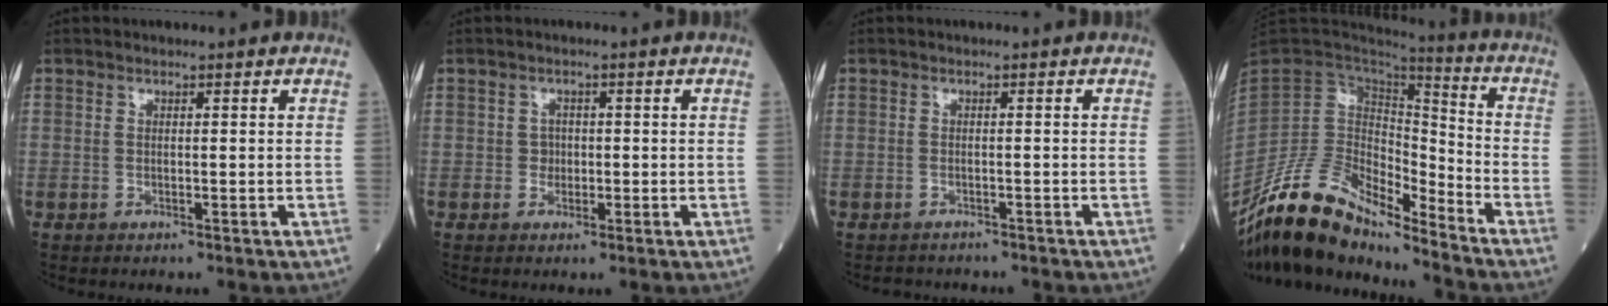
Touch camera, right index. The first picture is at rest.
{"total": 1.6, "force": [-0.3, 1.5, 0.5], "torque": [-0.002, 0.005, -0.005]}
{"total": 2.0, "force": [-1.8, 0.8, -0.3], "torque": [0.004, -0.001, -0.030]}
{"total": 15.7, "force": [-13.1, 4.7, 7.2], "torque": [-0.125, 0.042, -0.244]}